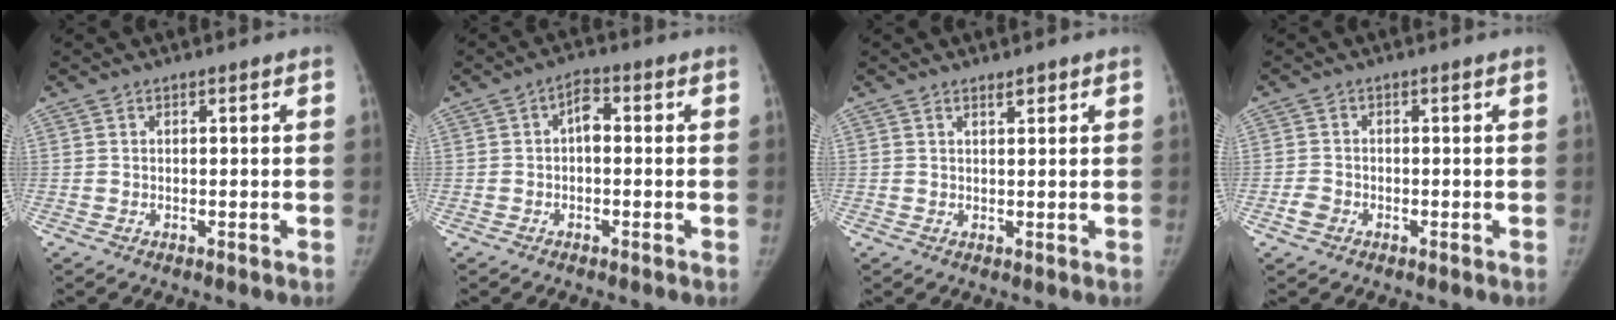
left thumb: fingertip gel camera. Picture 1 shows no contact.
{"total": 3.3, "force": [-0.1, 1.9, 2.7], "torque": [-0.033, 0.011, -0.012]}
{"total": 1.5, "force": [1.1, 0.4, 0.9], "torque": [-0.010, -0.008, 0.019]}
{"total": 2.0, "force": [-0.9, 1.6, 0.8], "torque": [-0.013, 0.004, -0.020]}